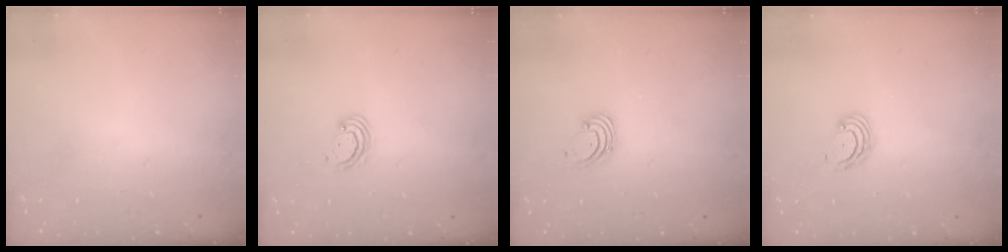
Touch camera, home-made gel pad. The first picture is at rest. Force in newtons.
{"total": 3.6, "press": 3.6, "slide": 0.4}
{"total": 1.6, "press": 1.6, "slide": 0.1}
{"total": 2.8, "press": 2.8, "slide": 0.3}